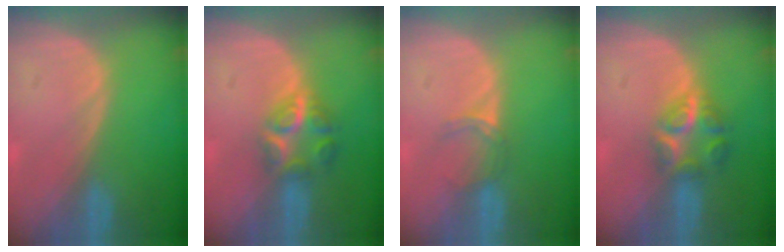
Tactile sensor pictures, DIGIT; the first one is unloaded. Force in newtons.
{"total": 6.0, "press": 5.5, "slide": 2.5}
{"total": 2.5, "press": 2.0, "slide": 1.4}
{"total": 6.0, "press": 5.5, "slide": 2.5}